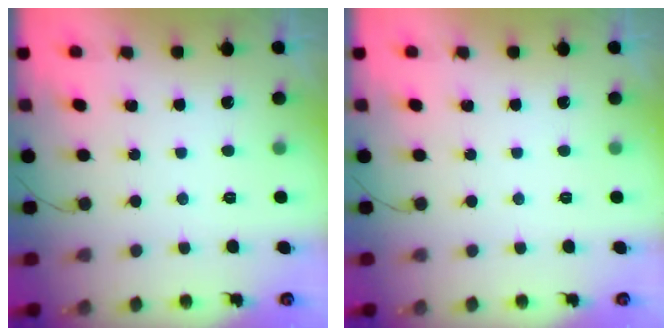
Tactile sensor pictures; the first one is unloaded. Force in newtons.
{"total": 0.0}